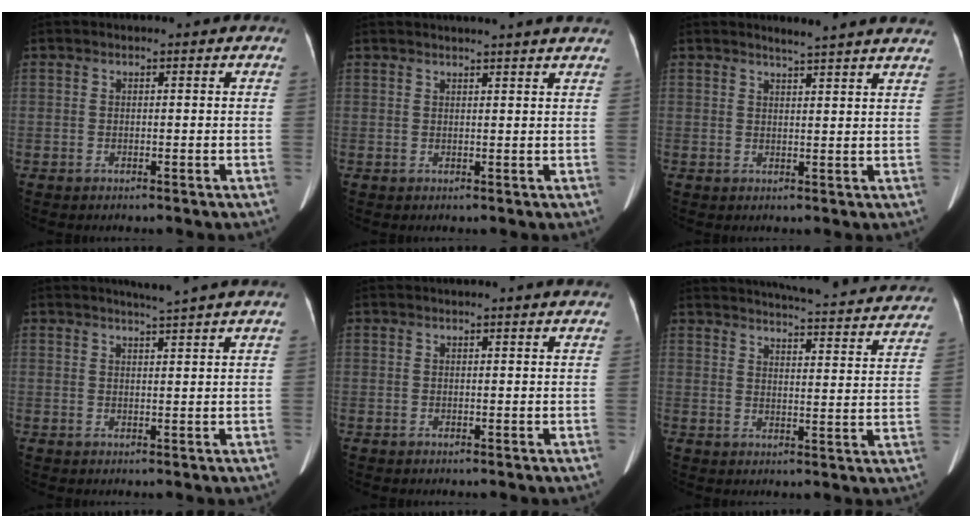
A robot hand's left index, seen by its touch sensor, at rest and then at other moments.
{"total": 8.3, "force": [7.6, -0.4, 3.4], "torque": [-0.046, 0.021, 0.077]}
{"total": 8.6, "force": [7.9, -0.5, 3.1], "torque": [-0.042, 0.000, 0.080]}
{"total": 3.5, "force": [3.0, -1.3, 1.2], "torque": [-0.017, -0.006, 0.044]}
{"total": 3.3, "force": [3.0, -0.6, 1.3], "torque": [-0.019, 0.016, 0.033]}
{"total": 28.1, "force": [26.1, 3.6, 9.7], "torque": [-0.151, -0.058, 0.309]}